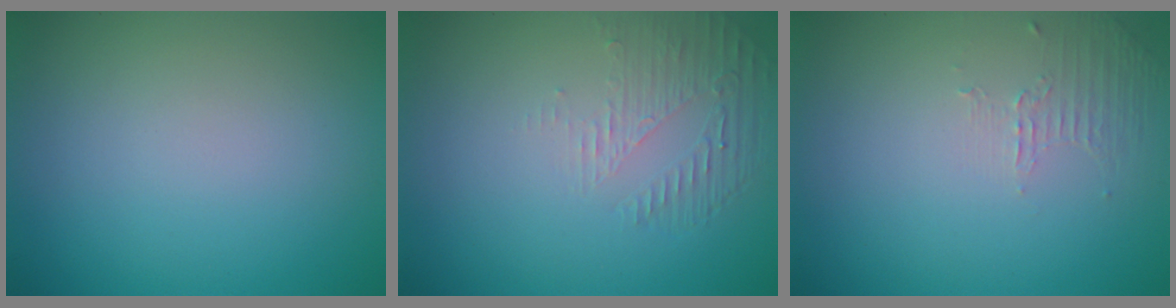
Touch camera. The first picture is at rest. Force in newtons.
{"total": 1.7, "press": 0.6, "slide": 1.6}
{"total": 1.1, "press": 0.2, "slide": 1.0}